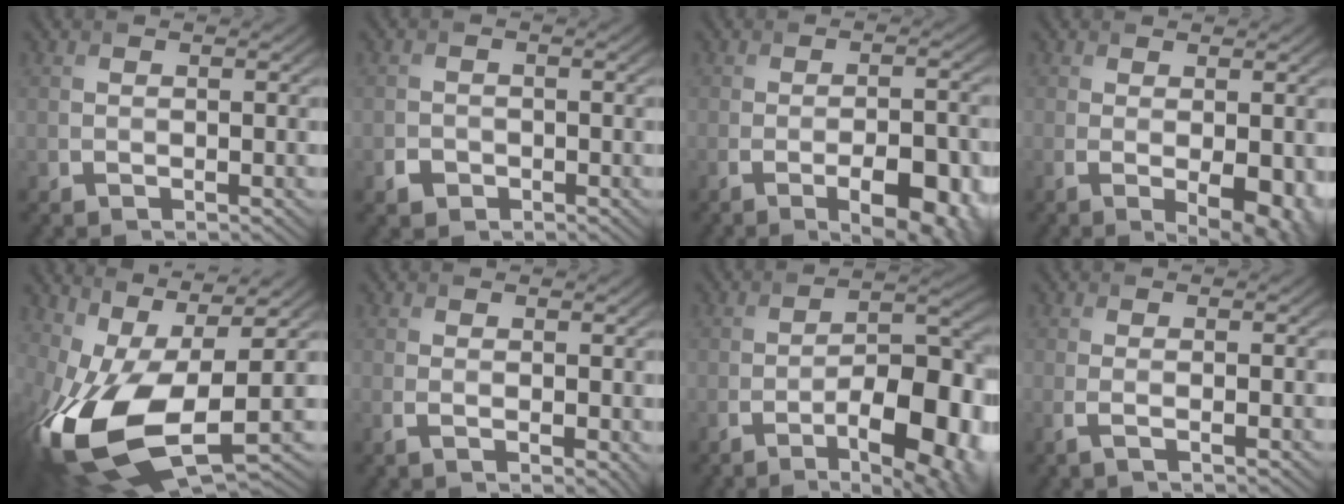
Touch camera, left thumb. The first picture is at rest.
{"total": 1.6, "force": [-0.9, 1.1, 0.6], "torque": [-0.012, 0.002, -0.019]}
{"total": 6.9, "force": [-3.3, 2.0, 5.8], "torque": [-0.081, -0.002, -0.037]}
{"total": 4.0, "force": [-0.6, 1.1, 3.8], "torque": [-0.055, -0.010, -0.002]}
{"total": 16.8, "force": [-1.2, 7.7, 14.9], "torque": [-0.300, -0.032, -0.010]}
{"total": 1.4, "force": [0.3, 0.6, 1.2], "torque": [-0.020, 0.001, 0.007]}
{"total": 12.1, "force": [-5.7, 3.9, 10.0], "torque": [-0.135, 0.001, -0.082]}
{"total": 1.1, "force": [-0.1, -0.2, 1.1], "torque": [-0.028, 0.002, -0.004]}